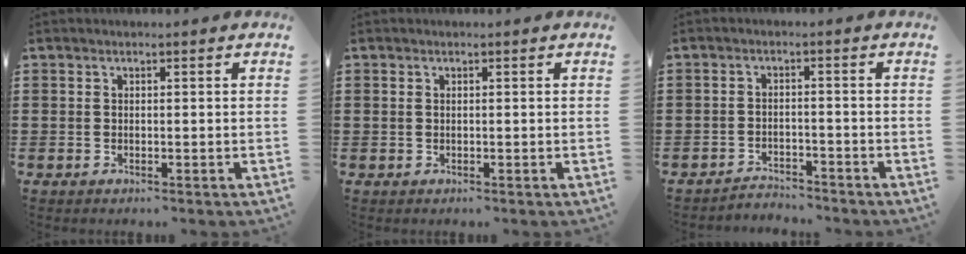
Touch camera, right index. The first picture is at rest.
{"total": 0.6, "force": [0.1, 0.4, 0.4], "torque": [-0.009, 0.002, 0.003]}
{"total": 2.8, "force": [-2.8, 0.1, -0.2], "torque": [-0.006, 0.000, -0.061]}